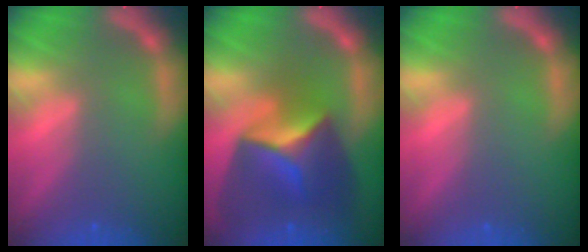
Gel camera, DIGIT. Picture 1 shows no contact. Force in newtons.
{"total": 9.4}
{"total": 0.0}